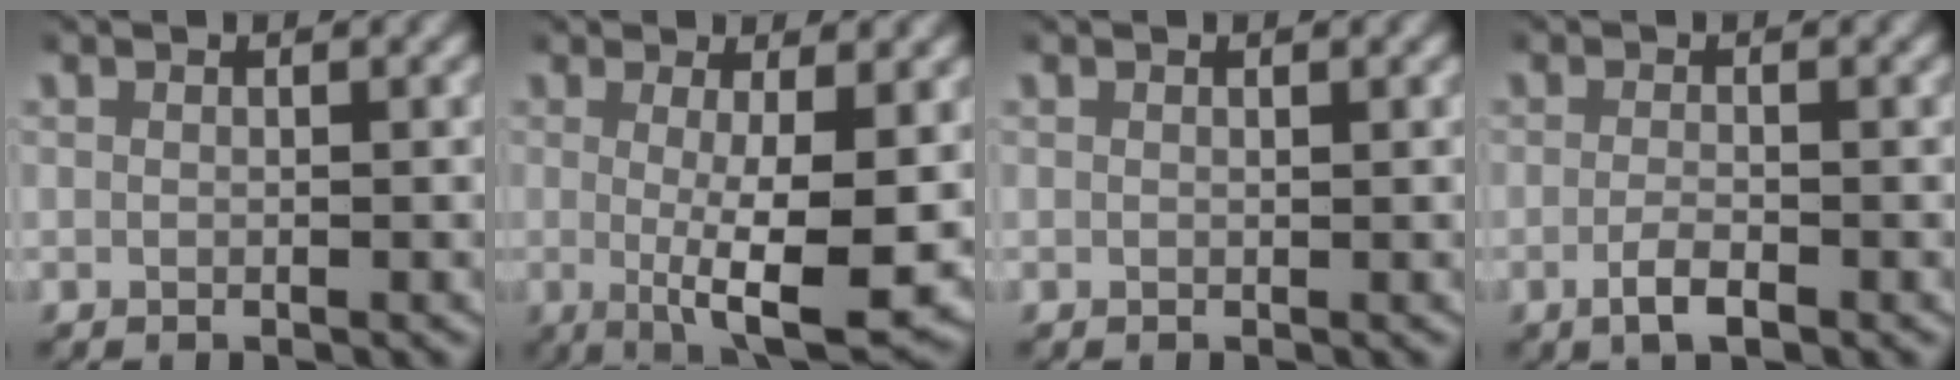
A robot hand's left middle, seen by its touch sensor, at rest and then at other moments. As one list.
[{"total": 7.3, "force": [-0.7, 1.9, 7.0], "torque": [-0.104, -0.025, 0.004]}, {"total": 0.0}, {"total": 1.9, "force": [-1.0, 0.6, 1.5], "torque": [-0.032, -0.009, -0.016]}]